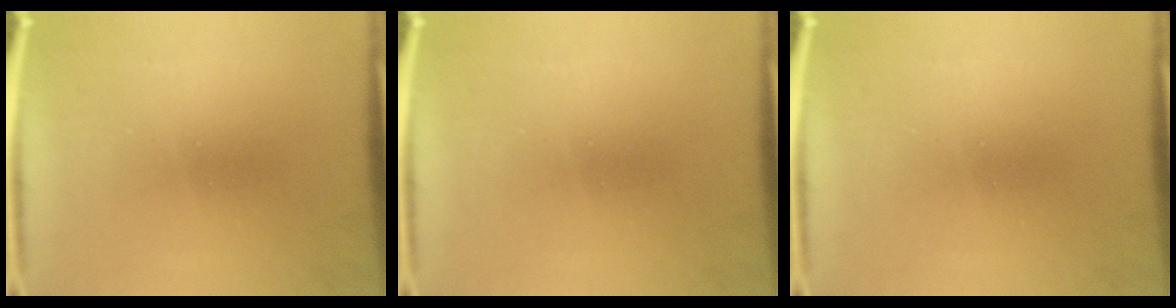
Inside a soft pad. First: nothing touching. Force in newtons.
{"total": 0.0}
{"total": 0.0}